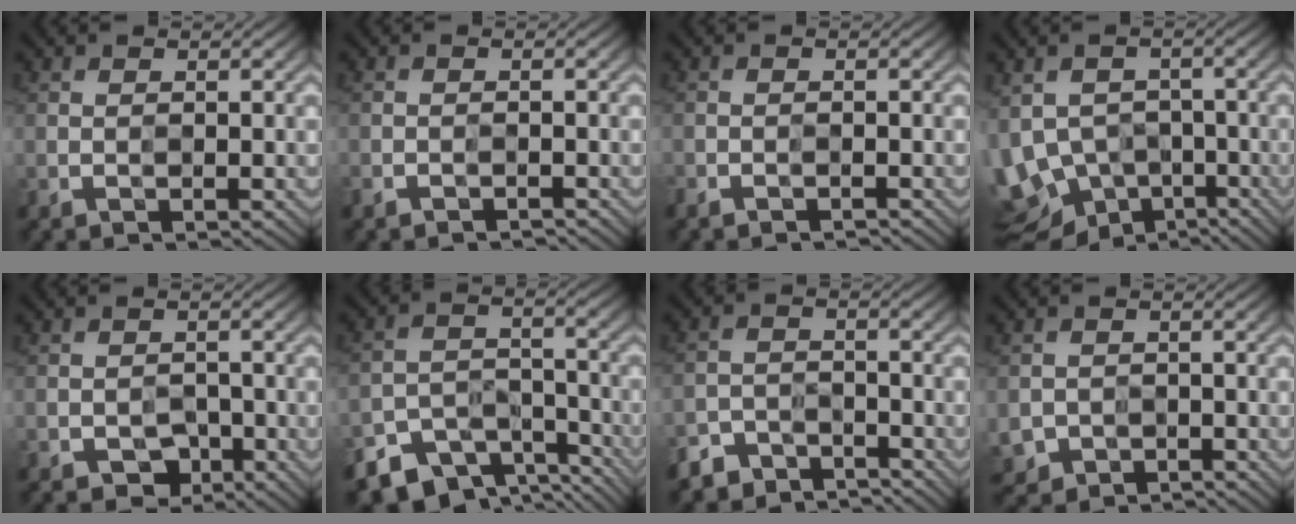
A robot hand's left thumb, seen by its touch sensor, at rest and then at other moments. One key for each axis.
{"total": 1.5, "fx": -1.4, "fy": 0.0, "fz": -0.6, "tx": 0.009, "ty": -0.003, "tz": -0.029}
{"total": 1.5, "fx": -1.4, "fy": -0.2, "fz": -0.3, "tx": 0.002, "ty": -0.001, "tz": -0.029}
{"total": 7.9, "fx": -2.4, "fy": 6.4, "fz": 3.9, "tx": -0.089, "ty": -0.011, "tz": -0.036}
{"total": 1.8, "fx": -1.3, "fy": 1.1, "fz": -0.3, "tx": 0.011, "ty": -0.001, "tz": -0.023}
{"total": 8.0, "fx": -6.9, "fy": 3.6, "fz": 1.8, "tx": -0.030, "ty": -0.014, "tz": -0.119}
{"total": 4.0, "fx": -3.8, "fy": 0.9, "fz": -0.8, "tx": 0.019, "ty": 0.002, "tz": -0.082}
{"total": 2.1, "fx": -1.1, "fy": 1.6, "fz": -0.8, "tx": 0.007, "ty": -0.009, "tz": -0.022}